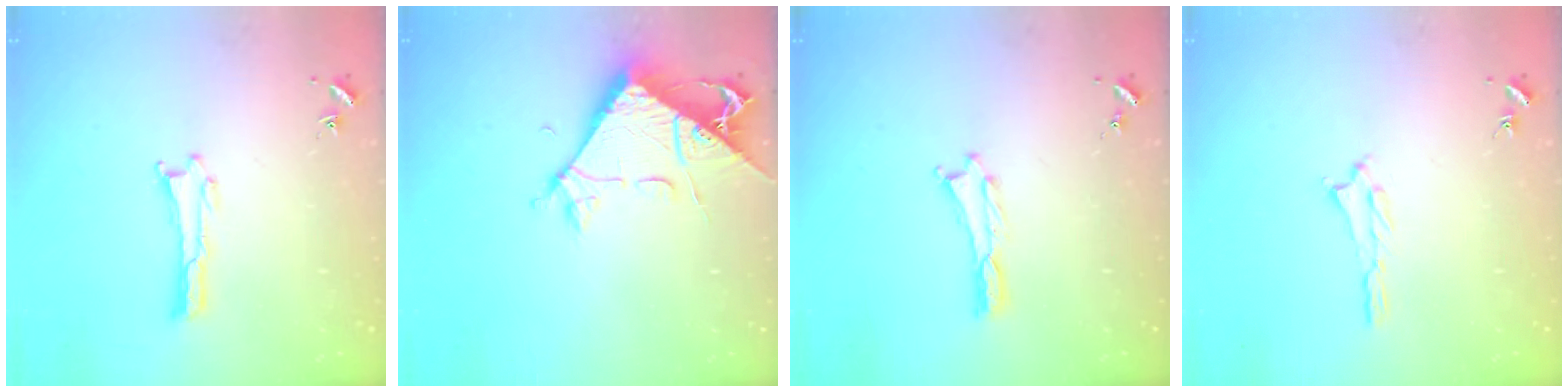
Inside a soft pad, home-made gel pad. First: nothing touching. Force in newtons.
{"total": 7.1, "press": 7.0, "slide": 0.8}
{"total": 0.0}
{"total": 0.0}